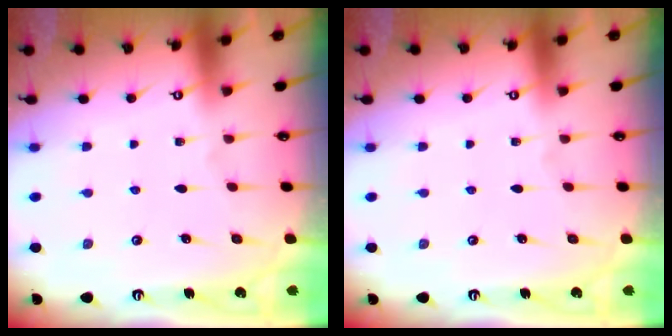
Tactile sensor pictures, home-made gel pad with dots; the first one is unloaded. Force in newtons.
{"total": 0.0}